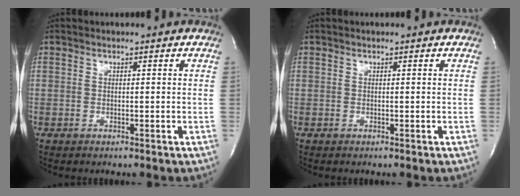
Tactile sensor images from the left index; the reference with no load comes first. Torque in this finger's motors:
{"motor_torque": [-0.05, 0.07, 0.00, -0.01]}